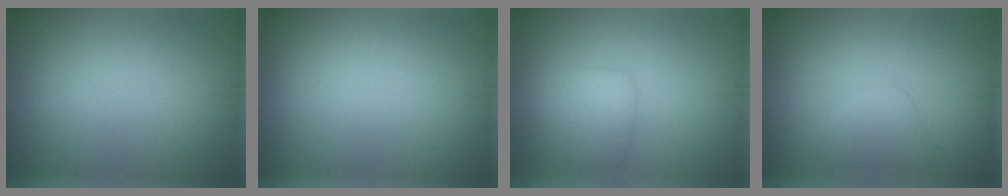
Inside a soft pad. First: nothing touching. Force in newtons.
{"total": 0.0}
{"total": 2.8, "press": 2.8, "slide": 0.2}
{"total": 1.8, "press": 1.8, "slide": 0.2}